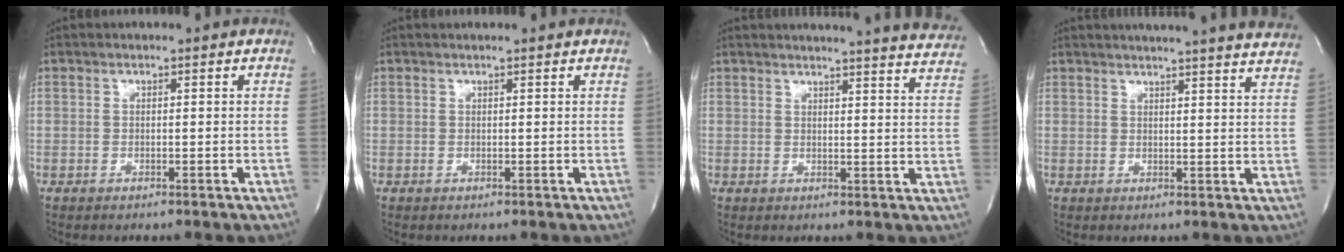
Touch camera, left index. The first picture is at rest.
{"total": 1.4, "force": [1.3, -0.1, 0.5], "torque": [-0.009, 0.005, 0.017]}
{"total": 20.7, "force": [19.9, 0.8, 5.6], "torque": [-0.077, -0.078, 0.215]}
{"total": 21.2, "force": [19.8, 0.5, 7.6], "torque": [-0.117, -0.031, 0.232]}